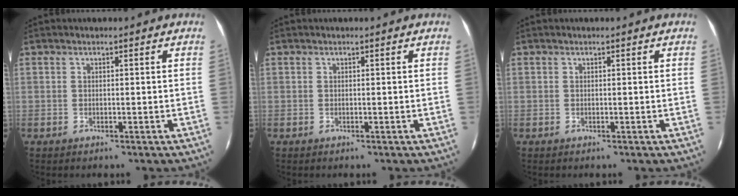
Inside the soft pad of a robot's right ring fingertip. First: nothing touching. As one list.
[{"total": 0.0}, {"total": 0.0}]